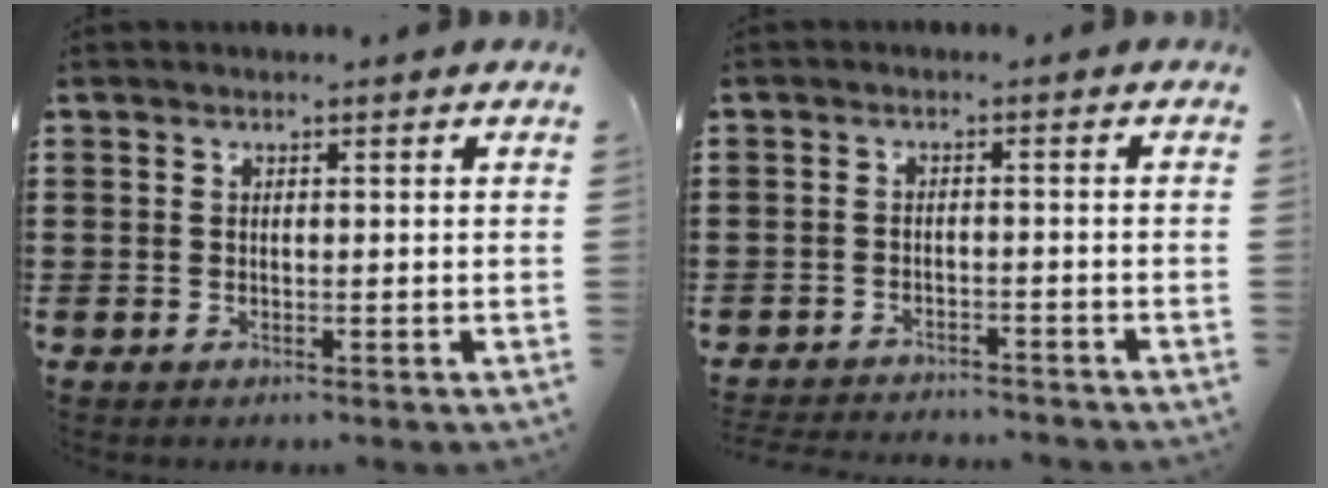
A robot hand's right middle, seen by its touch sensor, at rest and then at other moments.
{"total": 2.5, "force": [-2.5, 0.1, 0.0], "torque": [-0.007, -0.003, -0.053]}